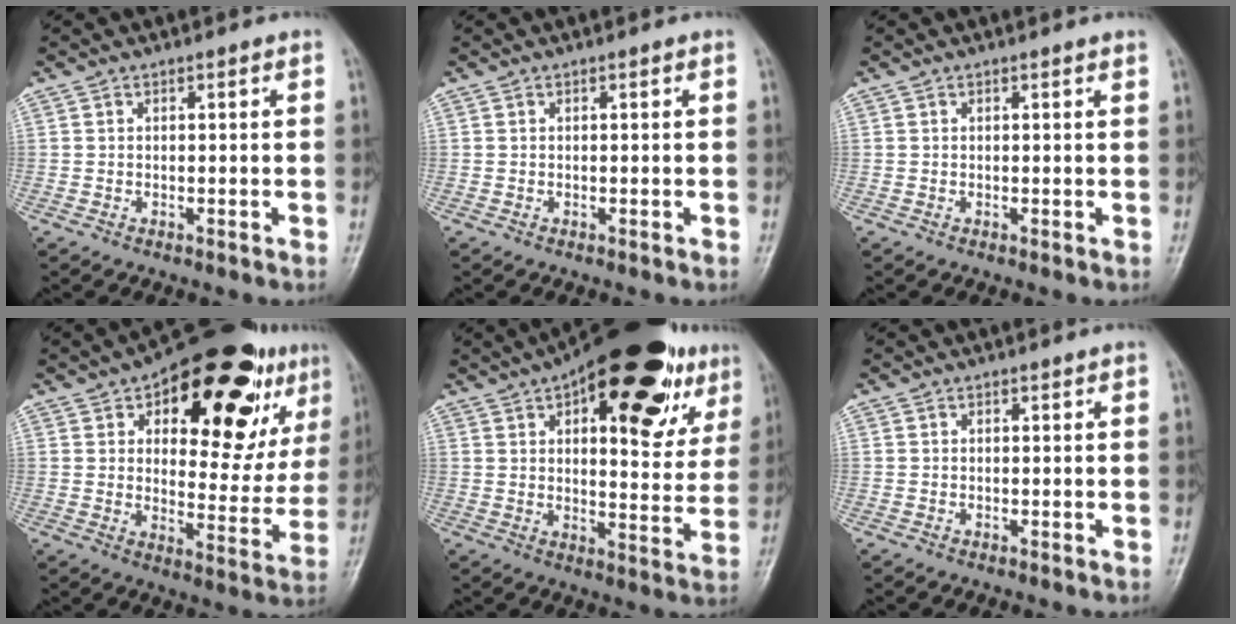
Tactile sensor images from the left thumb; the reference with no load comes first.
{"total": 0.0}
{"total": 0.6, "force": [0.5, -0.1, 0.3], "torque": [-0.006, 0.001, 0.007]}
{"total": 25.6, "force": [12.1, 11.7, 19.3], "torque": [-0.208, -0.014, 0.171]}
{"total": 25.5, "force": [13.1, 10.6, 19.2], "torque": [-0.224, -0.009, 0.183]}
{"total": 0.0}